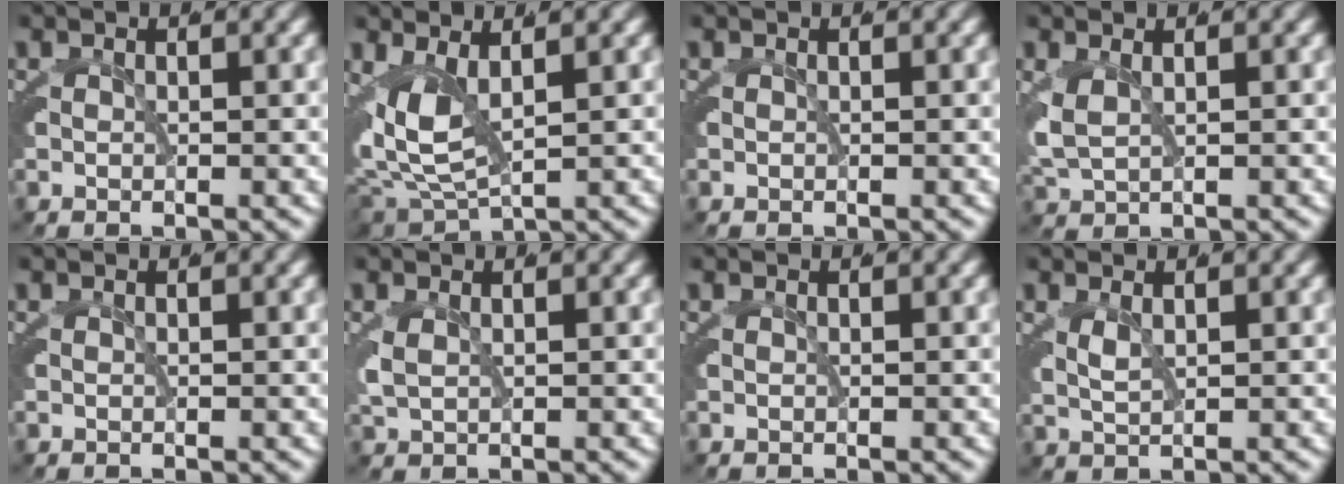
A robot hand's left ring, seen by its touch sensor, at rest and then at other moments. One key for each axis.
{"total": 6.8, "fx": 0.5, "fy": 4.9, "fz": 4.8, "tx": -0.119, "ty": -0.022, "tz": 0.012}
{"total": 0.0}
{"total": 3.0, "fx": 0.0, "fy": 2.5, "fz": 1.7, "tx": -0.059, "ty": -0.012, "tz": 0.004}
{"total": 0.0}
{"total": 1.4, "fx": -0.2, "fy": 1.1, "fz": 0.9, "tx": -0.036, "ty": -0.012, "tz": 0.005}
{"total": 0.0}
{"total": 1.6, "fx": 0.5, "fy": 1.1, "fz": 1.0, "tx": -0.033, "ty": -0.011, "tz": 0.015}